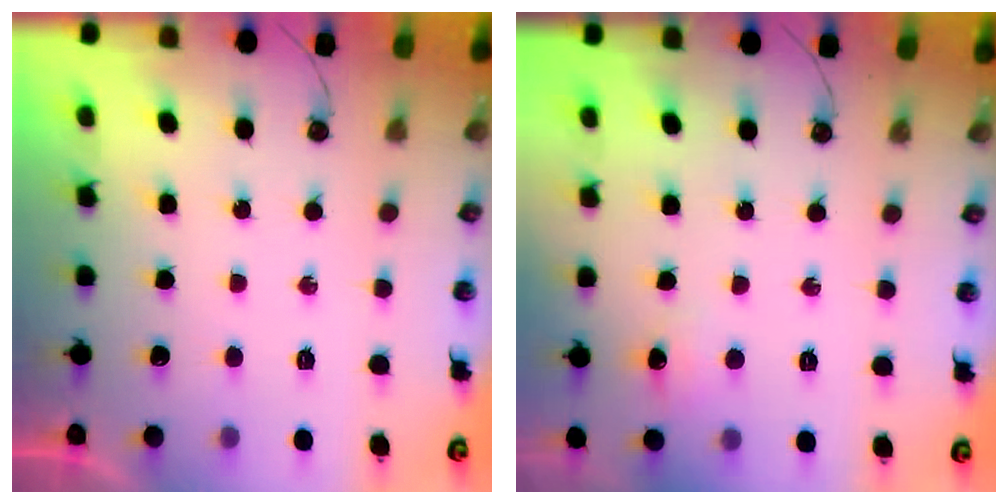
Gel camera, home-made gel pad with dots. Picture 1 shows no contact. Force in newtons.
{"total": 6.5, "press": 6.5, "slide": 0.5}